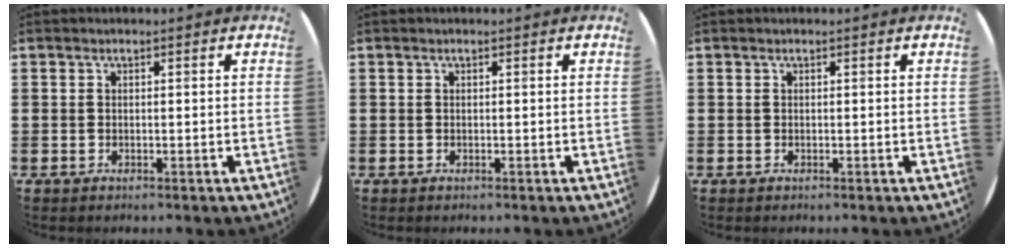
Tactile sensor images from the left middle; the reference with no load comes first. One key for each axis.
{"total": 0.0}
{"total": 0.0}